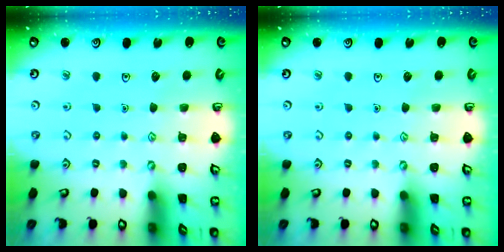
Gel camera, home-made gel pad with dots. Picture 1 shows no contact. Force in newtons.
{"total": 0.0}